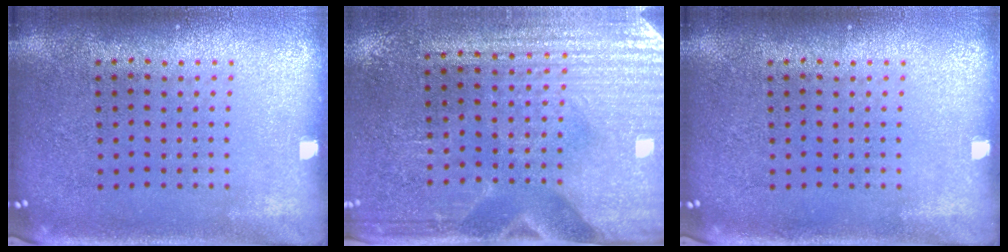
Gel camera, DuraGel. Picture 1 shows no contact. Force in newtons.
{"total": 3.1, "press": 2.8, "slide": 1.4}
{"total": 0.0}